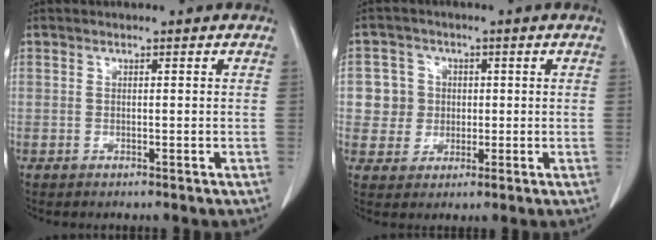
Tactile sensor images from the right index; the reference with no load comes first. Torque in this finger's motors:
{"motor_torque": [-0.33, 0.31, -0.04, -0.03]}